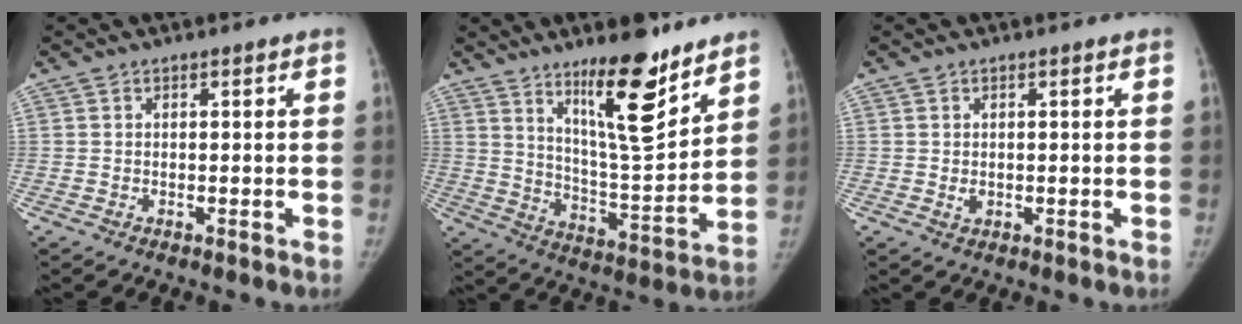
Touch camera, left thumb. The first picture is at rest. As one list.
[{"total": 16.1, "force": [10.9, 3.8, 11.3], "torque": [-0.151, -0.089, 0.187]}, {"total": 1.3, "force": [0.0, 1.0, 0.8], "torque": [-0.012, -0.002, 0.004]}]